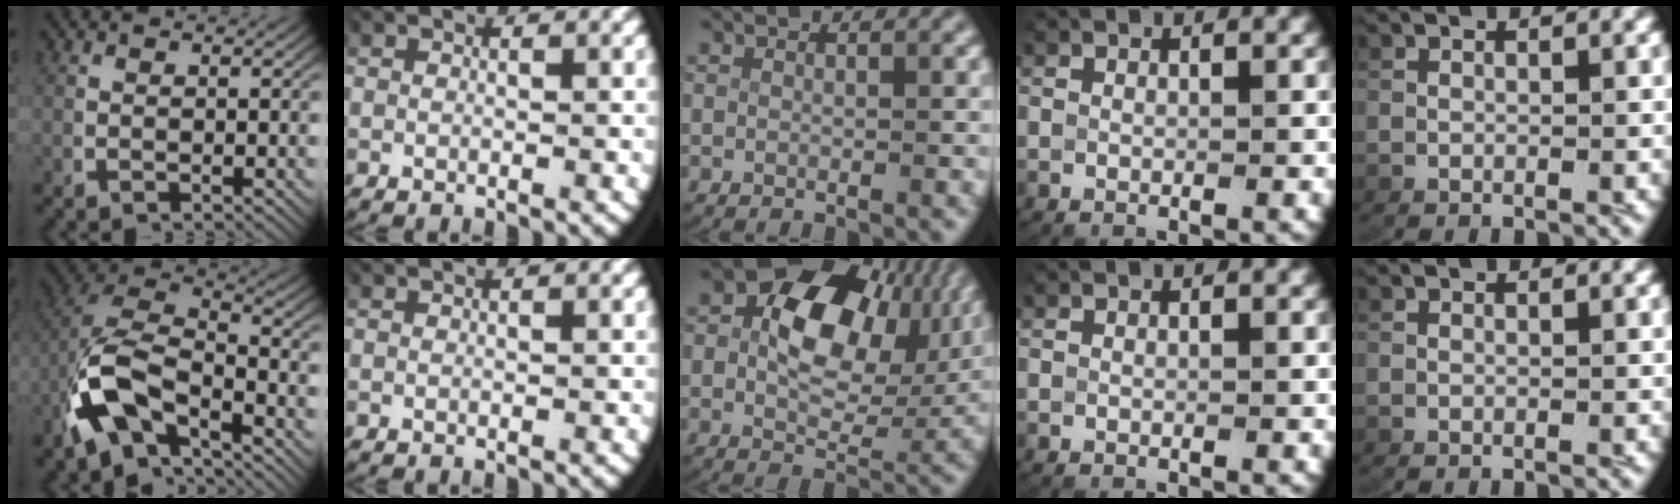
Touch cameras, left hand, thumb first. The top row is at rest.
{"thumb": {"total": 11.8, "force": [-1.9, 8.1, 8.2], "torque": [-0.189, -0.044, -0.025]}, "middle": {"total": 12.1, "force": [3.0, 7.4, 9.1], "torque": [-0.126, 0.020, 0.034]}}